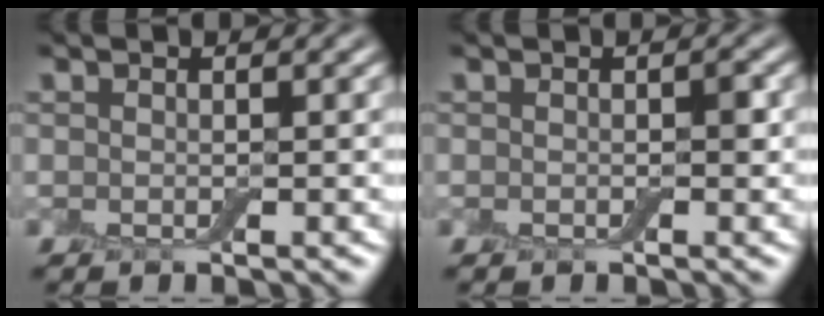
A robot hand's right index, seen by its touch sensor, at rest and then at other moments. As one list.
[{"total": 0.7, "force": [-0.2, 0.3, 0.6], "torque": [-0.006, 0.000, -0.003]}]